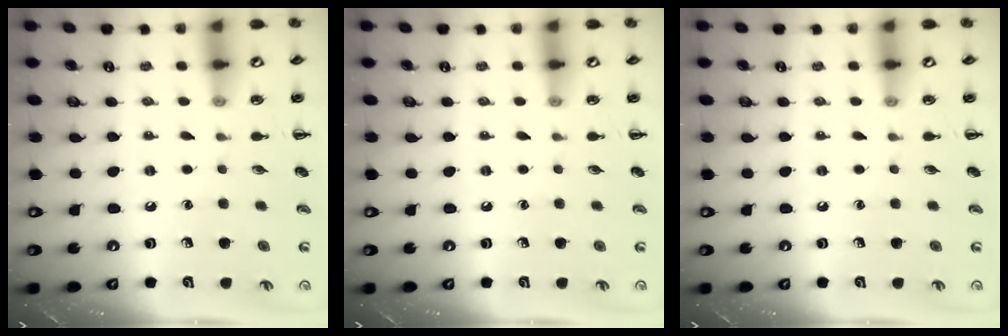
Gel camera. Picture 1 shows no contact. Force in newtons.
{"total": 0.0}
{"total": 0.0}